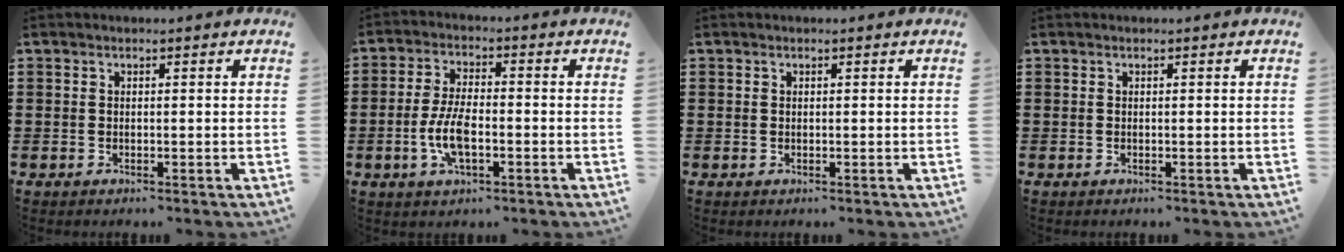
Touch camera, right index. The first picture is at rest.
{"total": 6.8, "force": [-1.8, 2.7, 6.0], "torque": [-0.136, -0.003, -0.040]}
{"total": 0.0}
{"total": 0.0}